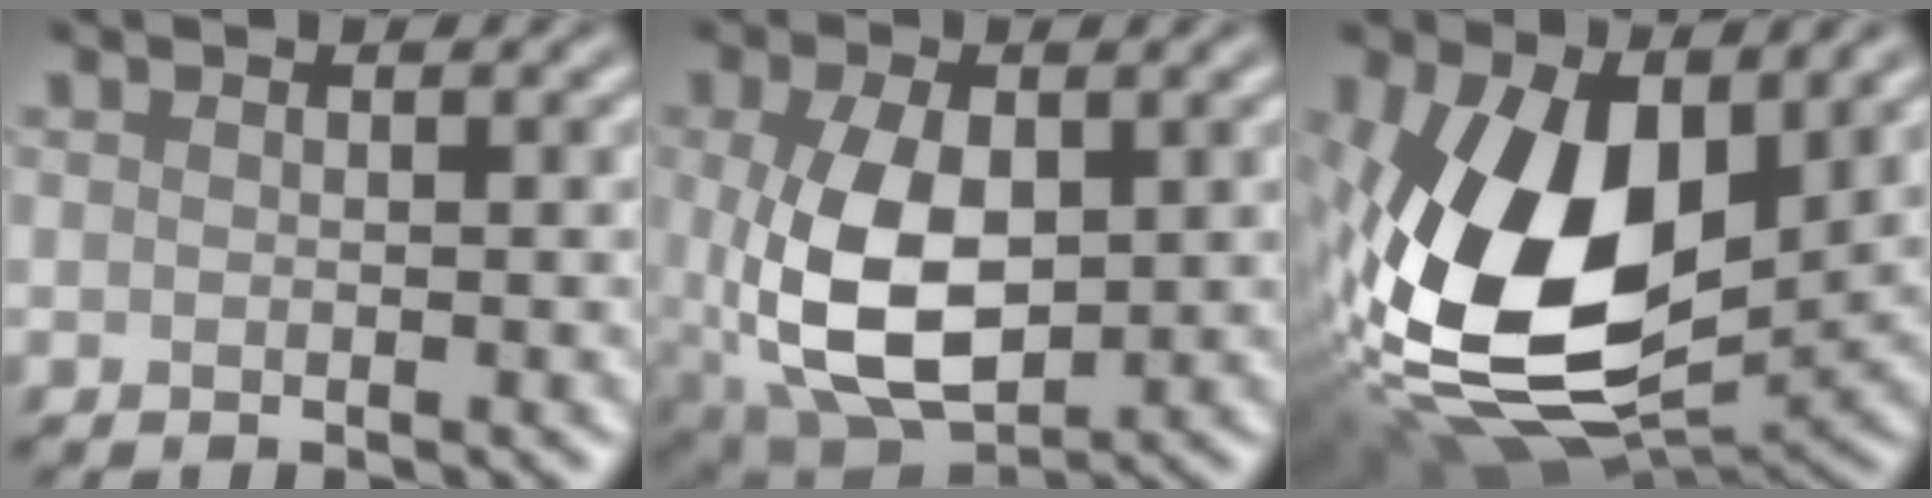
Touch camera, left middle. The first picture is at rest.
{"total": 9.3, "force": [-0.2, 5.5, 7.6], "torque": [-0.177, -0.015, 0.008]}
{"total": 14.7, "force": [1.5, 8.5, 11.9], "torque": [-0.233, -0.036, 0.029]}